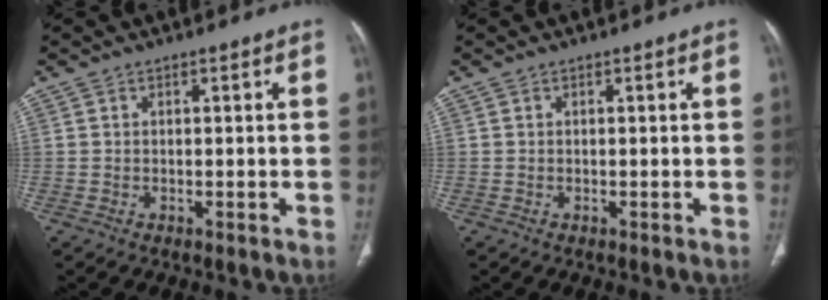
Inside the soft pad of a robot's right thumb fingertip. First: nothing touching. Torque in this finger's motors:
{"motor_torque": [0.45, -0.17, -0.01, 0.00, 0.02]}